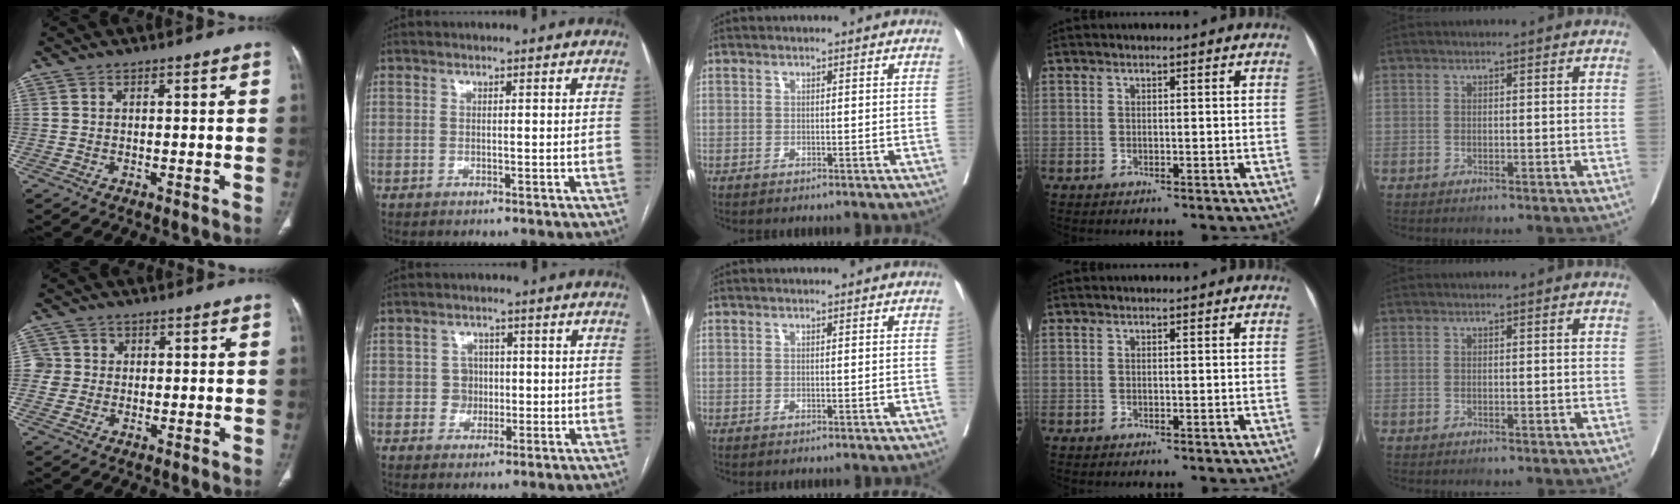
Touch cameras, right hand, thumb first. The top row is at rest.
{"thumb": {"total": 3.6, "force": [0.3, 3.5, 0.2], "torque": [0.025, 0.008, 0.004]}, "index": {"total": 3.1, "force": [0.0, 3.1, 0.5], "torque": [0.001, 0.011, 0.004]}}